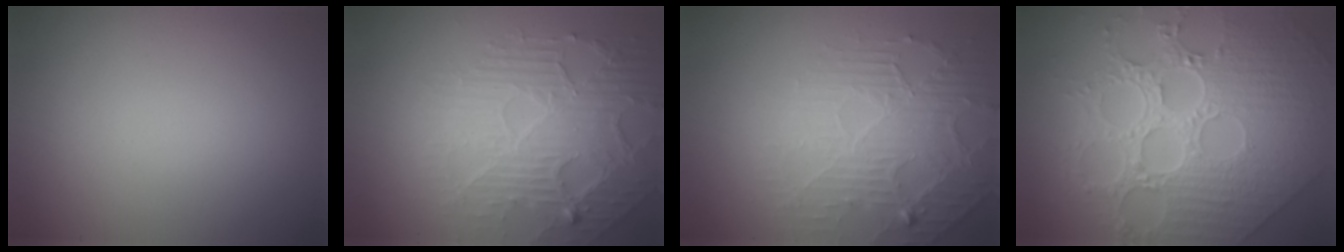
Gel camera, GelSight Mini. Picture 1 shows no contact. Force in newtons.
{"total": 6.2, "press": 4.7, "slide": 4.0}
{"total": 3.5, "press": 3.1, "slide": 1.6}
{"total": 9.4, "press": 7.0, "slide": 6.3}